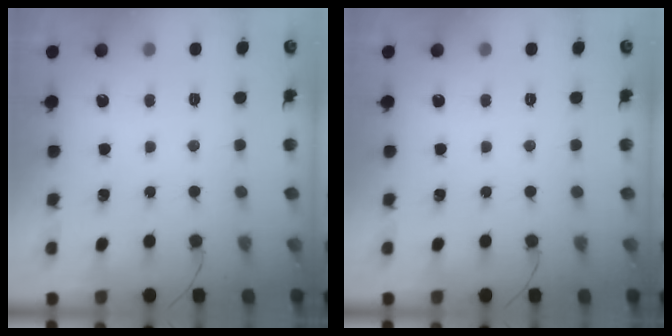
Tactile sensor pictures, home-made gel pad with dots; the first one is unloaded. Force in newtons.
{"total": 0.0}